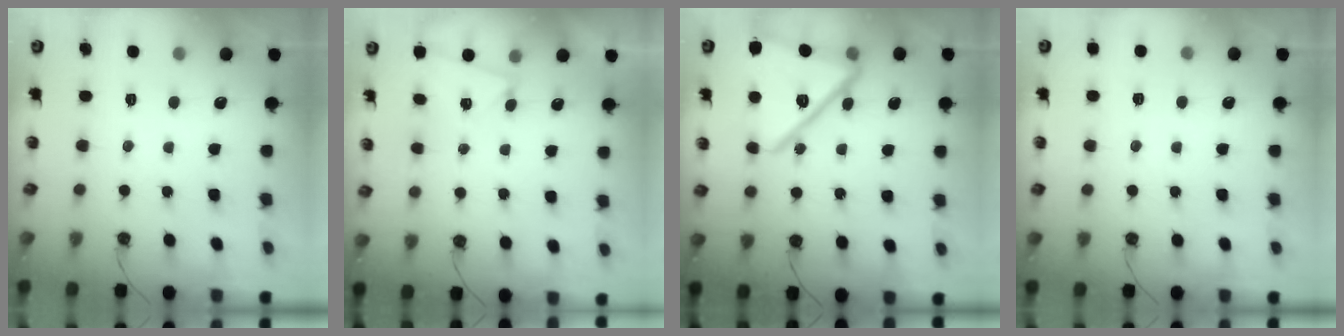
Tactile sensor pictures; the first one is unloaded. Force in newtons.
{"total": 2.5, "press": 2.1, "slide": 1.5}
{"total": 21.3, "press": 21.2, "slide": 2.1}
{"total": 2.7, "press": 2.7, "slide": 0.5}